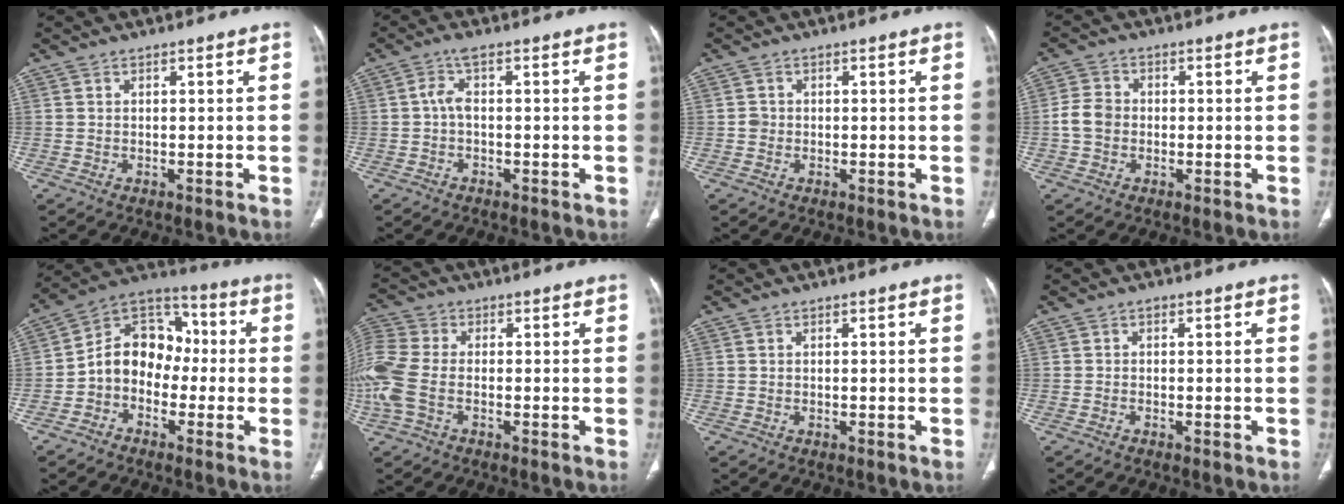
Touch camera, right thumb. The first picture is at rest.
{"total": 2.8, "force": [-0.4, 1.1, 2.5], "torque": [-0.054, 0.012, -0.011]}
{"total": 1.2, "force": [-0.2, 1.1, 0.3], "torque": [0.000, 0.004, -0.002]}
{"total": 4.6, "force": [-0.7, 3.8, 2.5], "torque": [-0.042, 0.012, -0.018]}
{"total": 11.9, "force": [-1.9, 9.4, 7.1], "torque": [-0.083, 0.051, -0.051]}
{"total": 10.7, "force": [-2.1, 6.6, 8.2], "torque": [-0.220, 0.013, -0.044]}
{"total": 0.0}
{"total": 0.6, "force": [-0.2, 0.4, 0.4], "torque": [-0.002, 0.002, -0.008]}